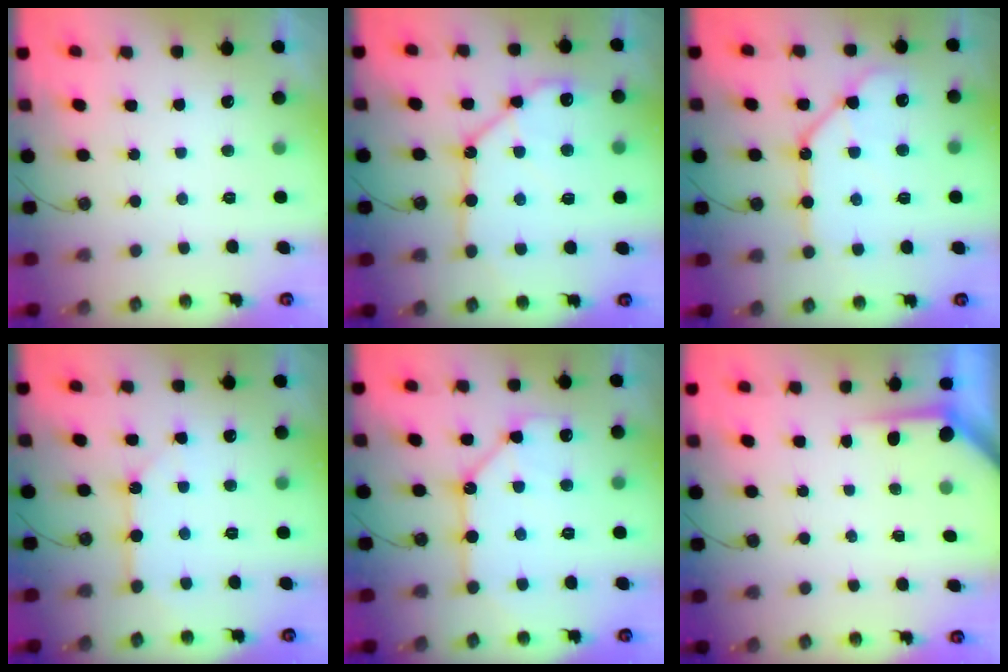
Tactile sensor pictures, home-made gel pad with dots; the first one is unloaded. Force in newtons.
{"total": 14.9, "press": 14.8, "slide": 1.7}
{"total": 14.5, "press": 14.4, "slide": 1.8}
{"total": 7.6, "press": 7.6, "slide": 0.7}
{"total": 12.8, "press": 12.8, "slide": 1.2}
{"total": 3.7, "press": 3.7, "slide": 0.4}